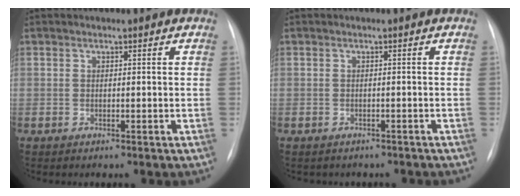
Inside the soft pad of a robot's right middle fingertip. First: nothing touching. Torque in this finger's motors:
{"motor_torque": [0.04, -0.06, -0.05, 0.00]}